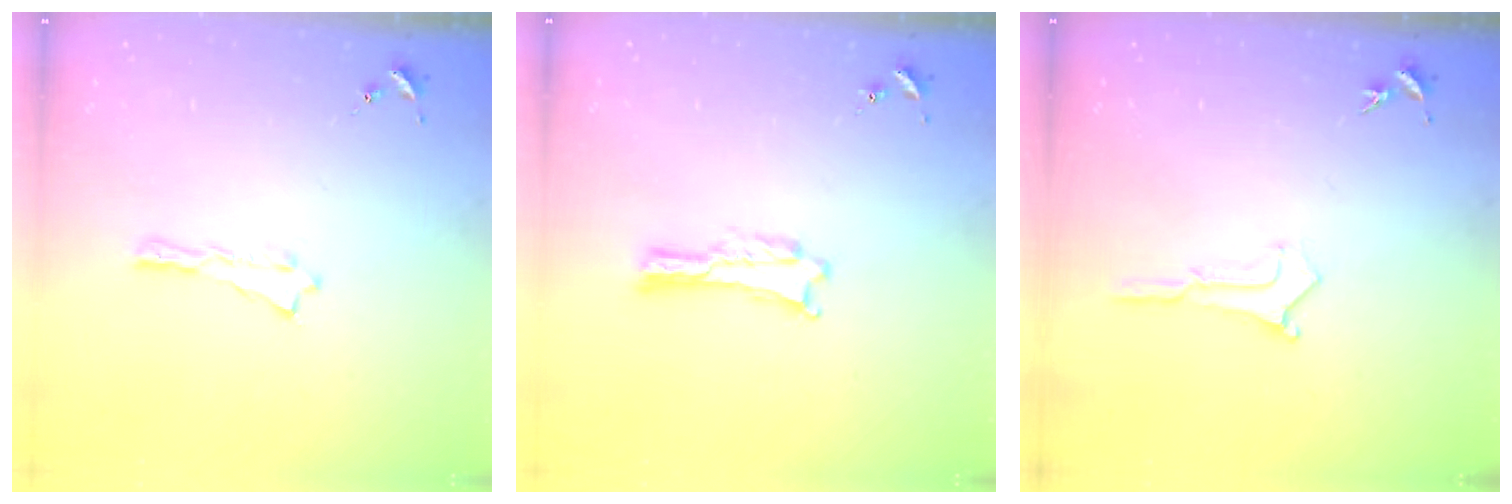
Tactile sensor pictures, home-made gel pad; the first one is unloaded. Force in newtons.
{"total": 0.0}
{"total": 0.0}